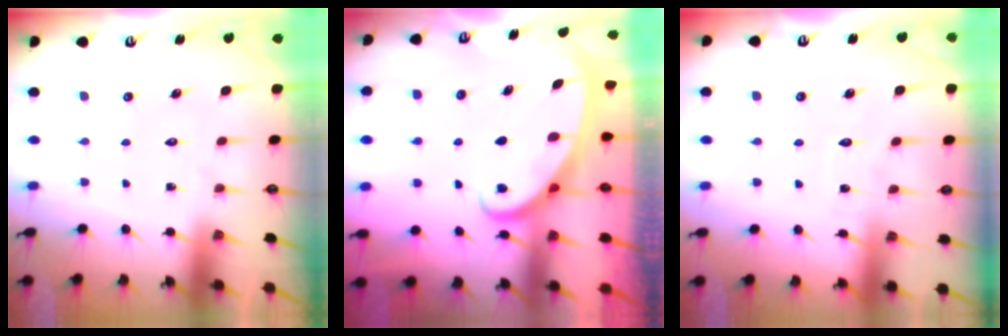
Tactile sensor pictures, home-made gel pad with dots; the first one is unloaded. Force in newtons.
{"total": 2.6, "press": 2.6, "slide": 0.3}
{"total": 2.2, "press": 2.1, "slide": 0.3}